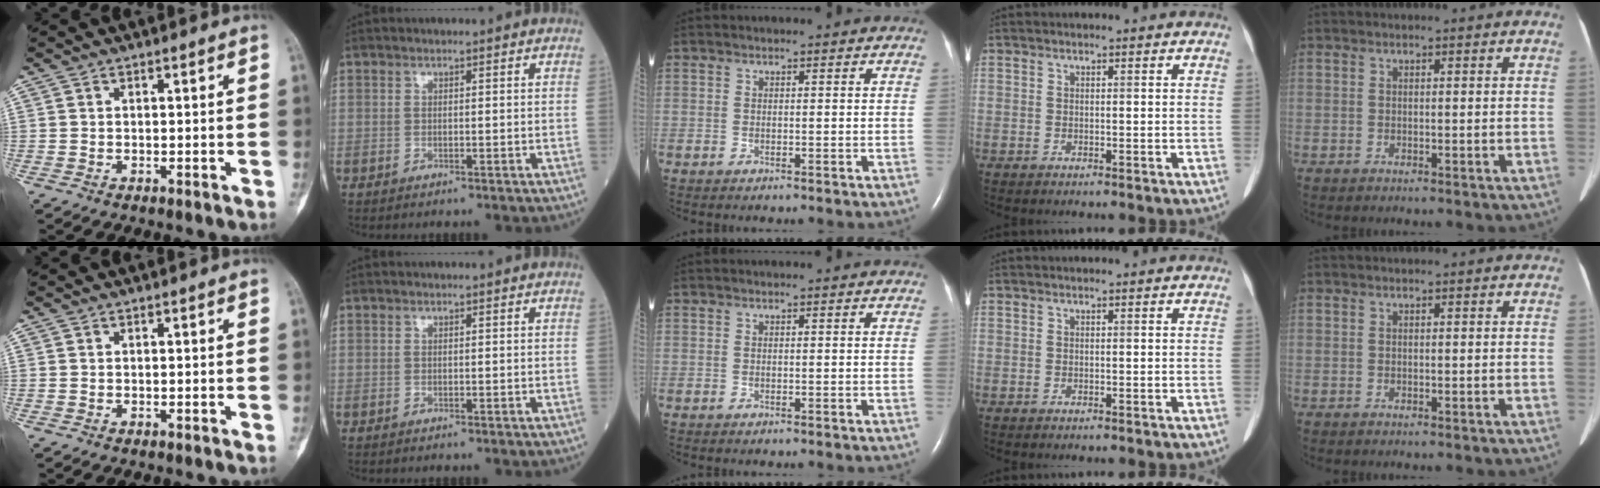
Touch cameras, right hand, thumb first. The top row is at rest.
{}